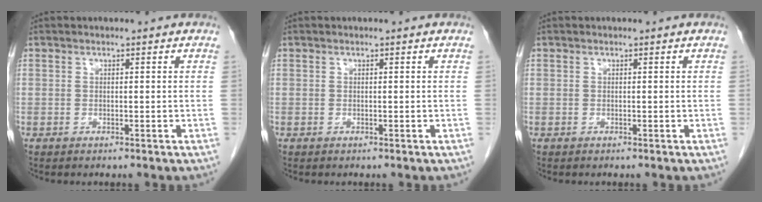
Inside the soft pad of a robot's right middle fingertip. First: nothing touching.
{"total": 0.0}
{"total": 0.0}